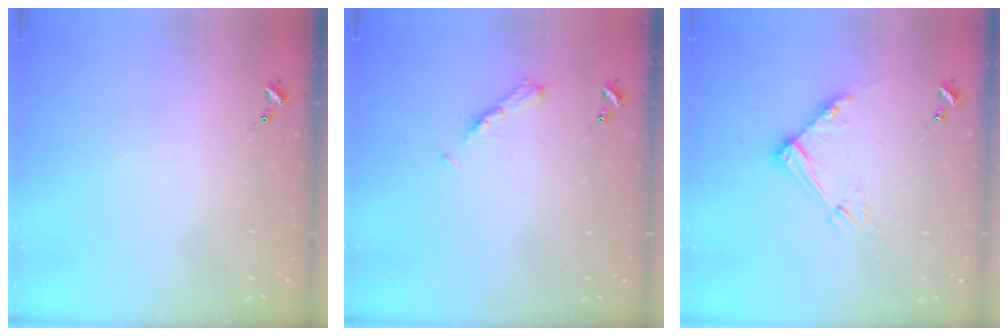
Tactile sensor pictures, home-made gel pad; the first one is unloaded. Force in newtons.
{"total": 4.9, "press": 4.9, "slide": 0.6}
{"total": 9.8, "press": 9.8, "slide": 1.0}